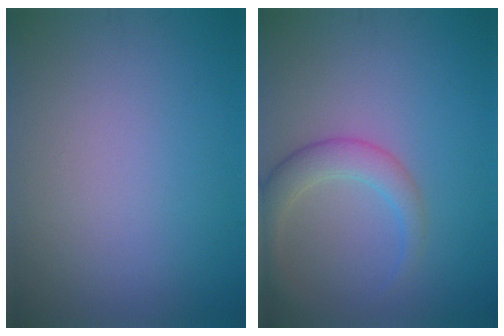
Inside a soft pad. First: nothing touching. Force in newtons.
{"total": 3.3, "press": 3.3, "slide": 0.1}